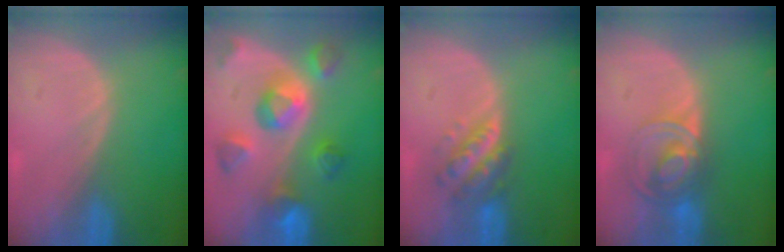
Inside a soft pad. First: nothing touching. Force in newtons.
{"total": 9.7, "press": 8.8, "slide": 4.1}
{"total": 5.8, "press": 5.3, "slide": 2.4}
{"total": 7.5, "press": 6.1, "slide": 4.3}